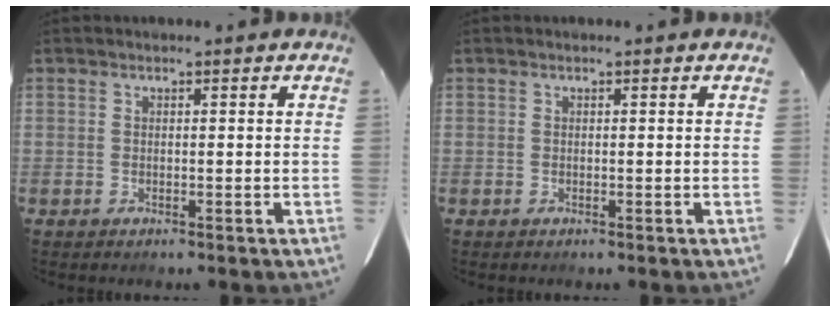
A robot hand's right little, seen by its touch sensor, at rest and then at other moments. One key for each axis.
{"total": 0.0}